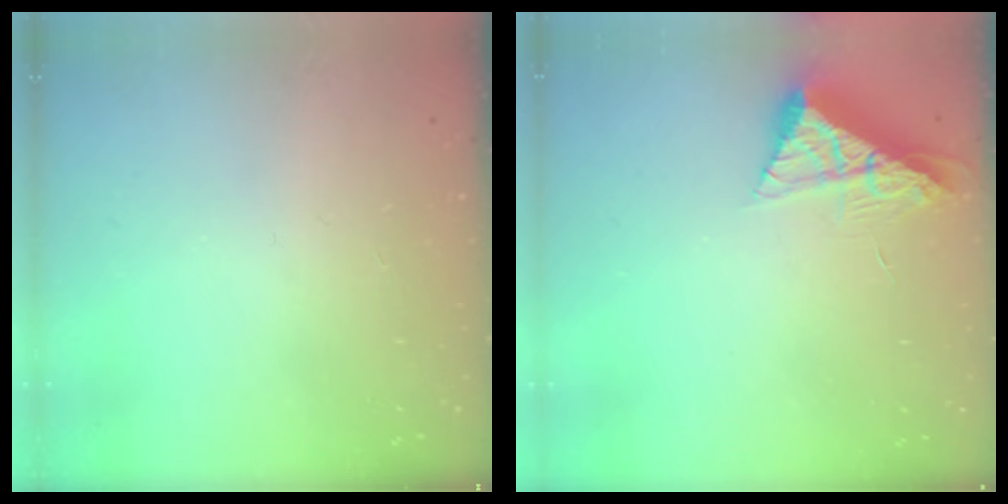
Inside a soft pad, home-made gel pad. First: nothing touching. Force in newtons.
{"total": 8.2, "press": 8.2, "slide": 0.3}